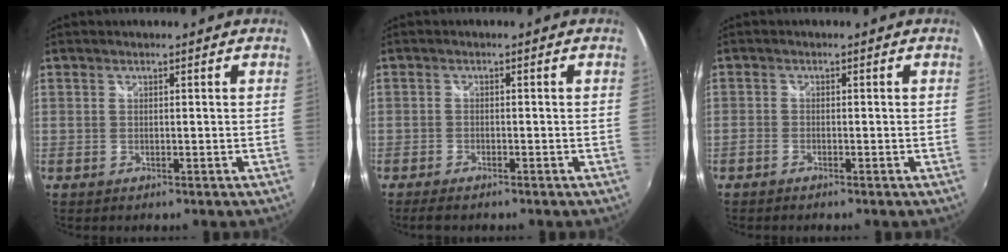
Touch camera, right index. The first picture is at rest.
{"total": 2.9, "force": [-2.5, 0.7, 1.3], "torque": [-0.036, -0.012, -0.046]}
{"total": 1.4, "force": [-1.2, 0.5, 0.5], "torque": [-0.016, -0.004, -0.027]}